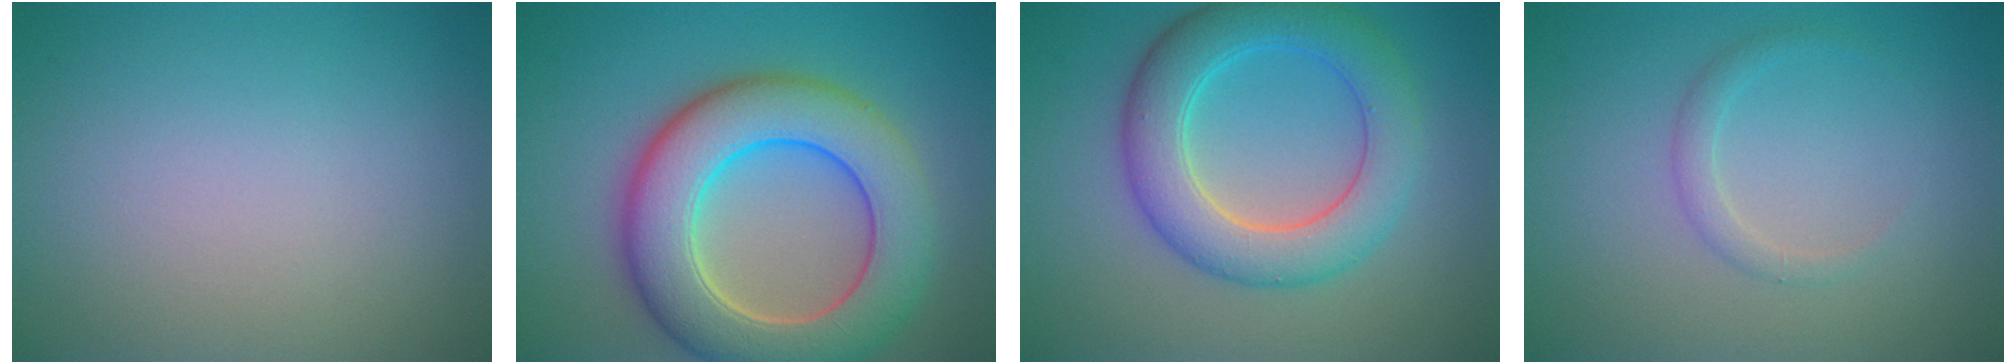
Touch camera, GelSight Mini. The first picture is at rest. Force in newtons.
{"total": 10.2, "press": 10.2, "slide": 0.7}
{"total": 6.7, "press": 6.7, "slide": 0.2}
{"total": 1.3, "press": 1.3, "slide": 0.0}